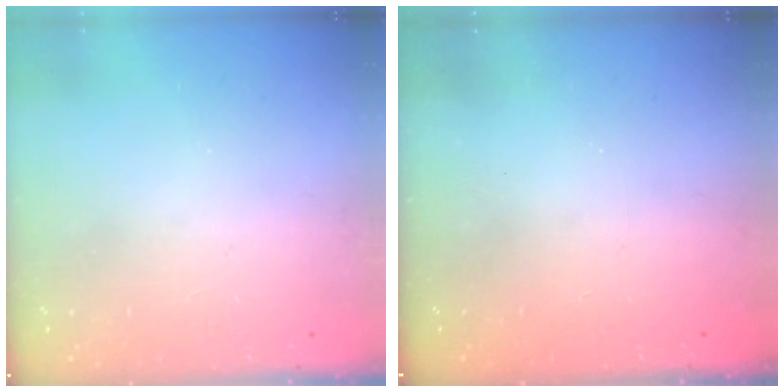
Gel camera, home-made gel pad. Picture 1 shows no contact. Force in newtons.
{"total": 2.3, "press": 2.2, "slide": 0.8}